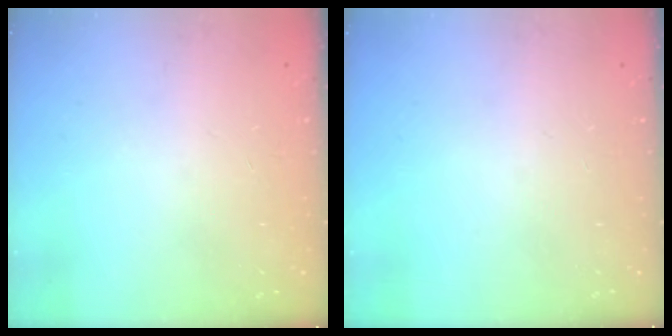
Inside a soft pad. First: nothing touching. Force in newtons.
{"total": 0.0}